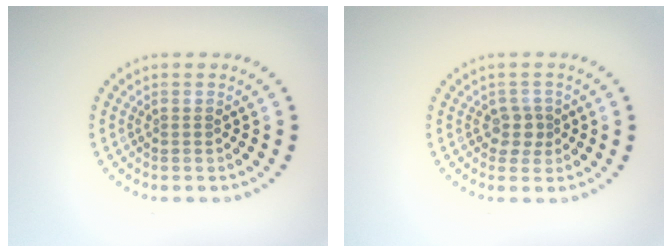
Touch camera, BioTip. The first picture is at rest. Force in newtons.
{"total": 1.7, "press": 1.4, "slide": 1.1}